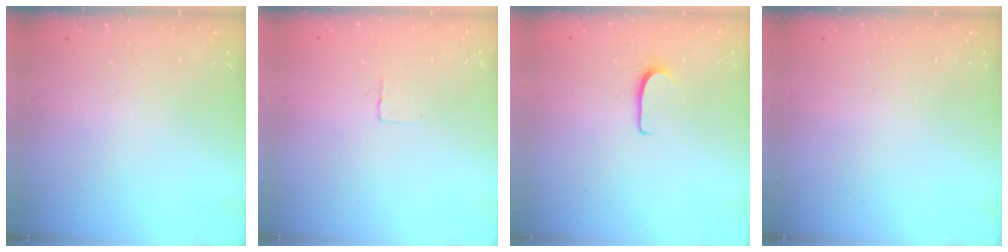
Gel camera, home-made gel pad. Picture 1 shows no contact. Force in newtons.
{"total": 2.4, "press": 2.4, "slide": 0.1}
{"total": 5.1, "press": 5.1, "slide": 0.6}
{"total": 0.0}